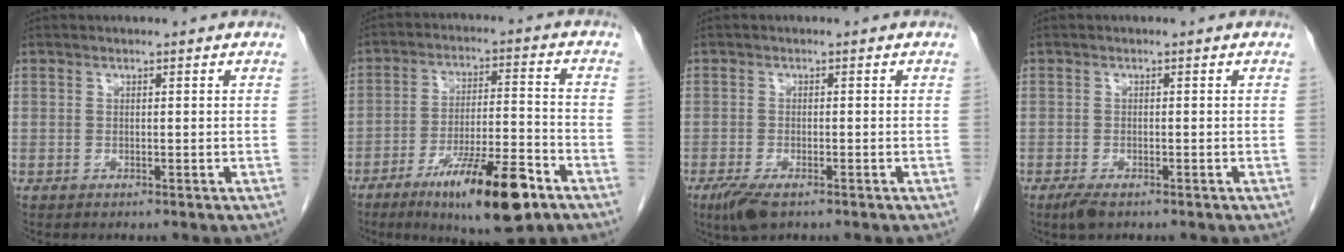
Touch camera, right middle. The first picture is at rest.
{"total": 14.5, "force": [-8.5, 2.1, 11.5], "torque": [-0.192, -0.015, -0.136]}
{"total": 4.4, "force": [-2.8, 1.3, 3.1], "torque": [-0.066, -0.010, -0.047]}
{"total": 2.3, "force": [-1.5, 0.7, 1.6], "torque": [-0.036, -0.005, -0.026]}